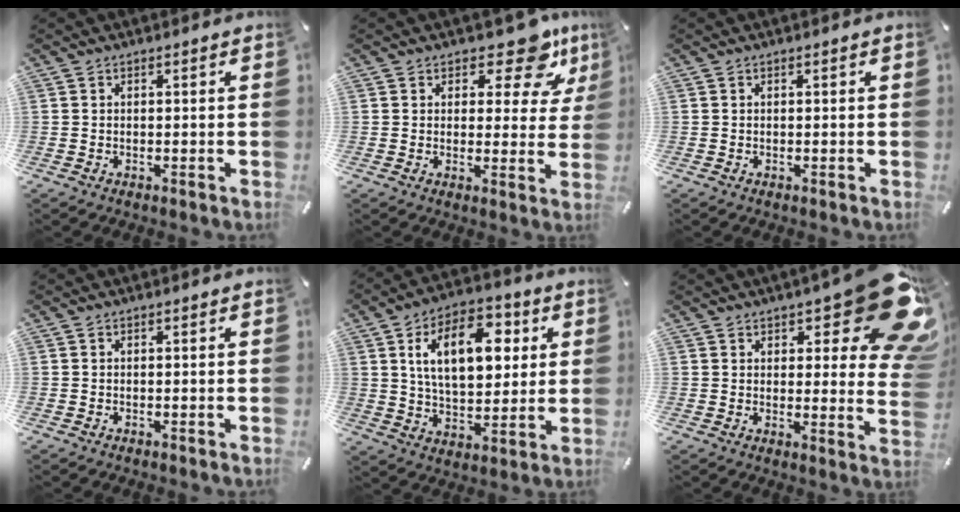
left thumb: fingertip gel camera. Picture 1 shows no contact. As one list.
[{"total": 10.7, "force": [6.8, 4.8, 6.7], "torque": [-0.075, -0.046, 0.113]}, {"total": 0.0}, {"total": 0.0}, {"total": 16.7, "force": [5.5, 9.8, 12.4], "torque": [-0.207, 0.006, 0.094]}, {"total": 18.4, "force": [10.8, 6.8, 13.2], "torque": [-0.152, -0.086, 0.183]}]